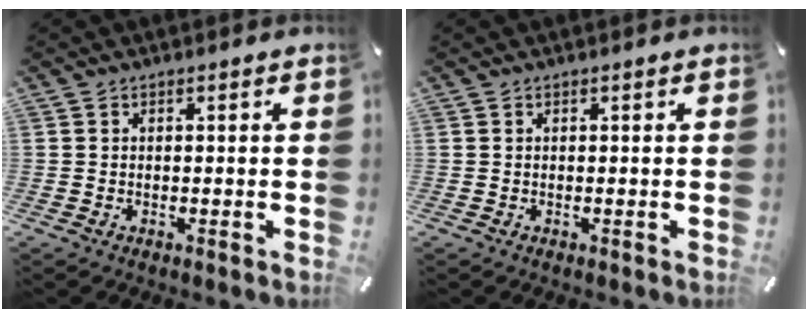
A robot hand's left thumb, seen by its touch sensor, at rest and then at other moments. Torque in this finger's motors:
{"motor_torque": [-0.05, 0.04, 0.03, -0.03, 0.00]}